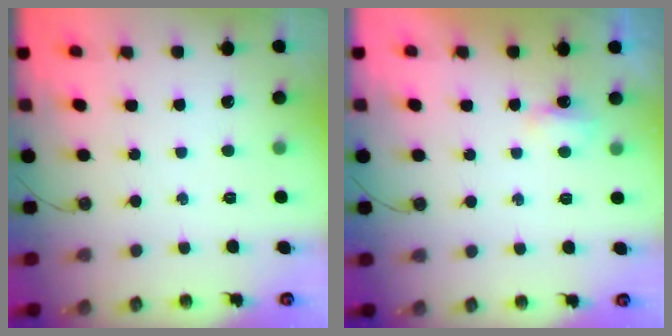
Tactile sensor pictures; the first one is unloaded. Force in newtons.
{"total": 3.6, "press": 3.5, "slide": 0.5}